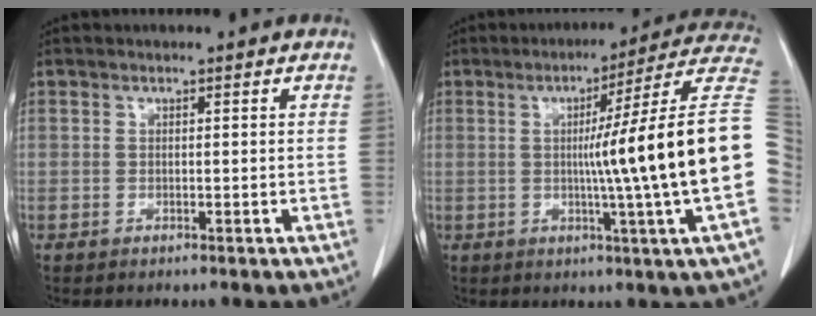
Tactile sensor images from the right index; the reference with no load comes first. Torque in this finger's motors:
{"motor_torque": [2.14, 0.00, 1.05, 0.21]}